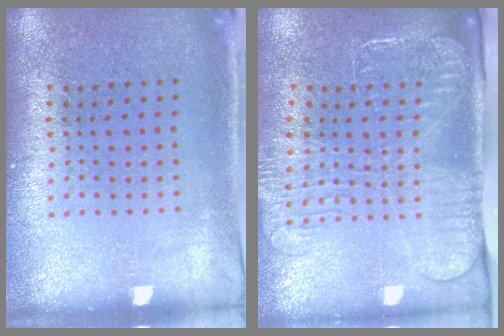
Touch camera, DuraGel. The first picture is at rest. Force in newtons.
{"total": 2.6, "press": 2.0, "slide": 1.6}